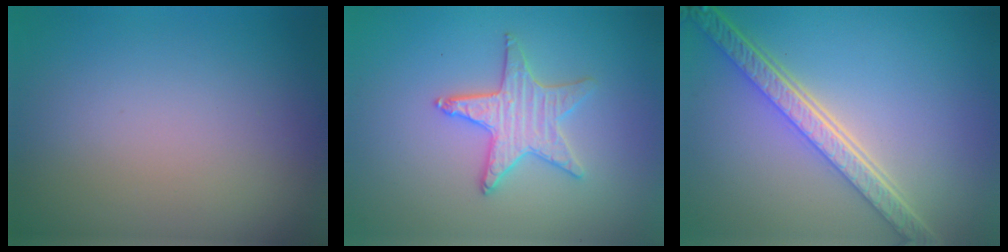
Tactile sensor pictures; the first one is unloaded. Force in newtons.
{"total": 3.4, "press": 3.3, "slide": 0.7}
{"total": 6.0, "press": 4.6, "slide": 3.9}